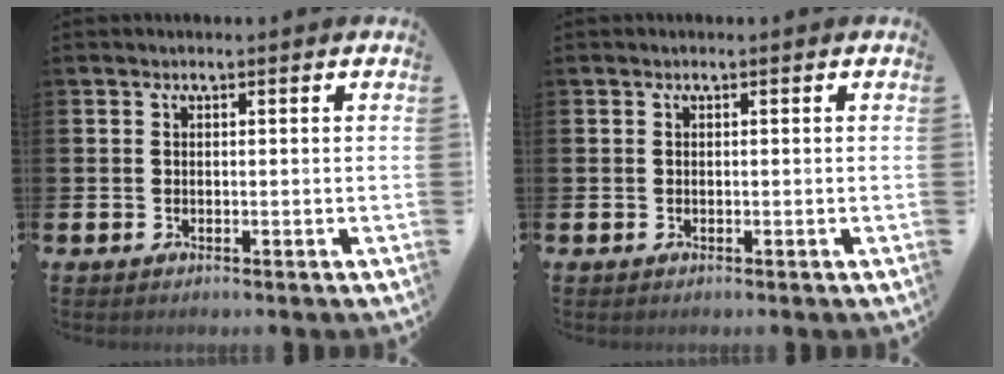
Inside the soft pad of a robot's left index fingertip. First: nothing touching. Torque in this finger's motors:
{"motor_torque": [0.00, 0.00, 0.00, 0.00]}